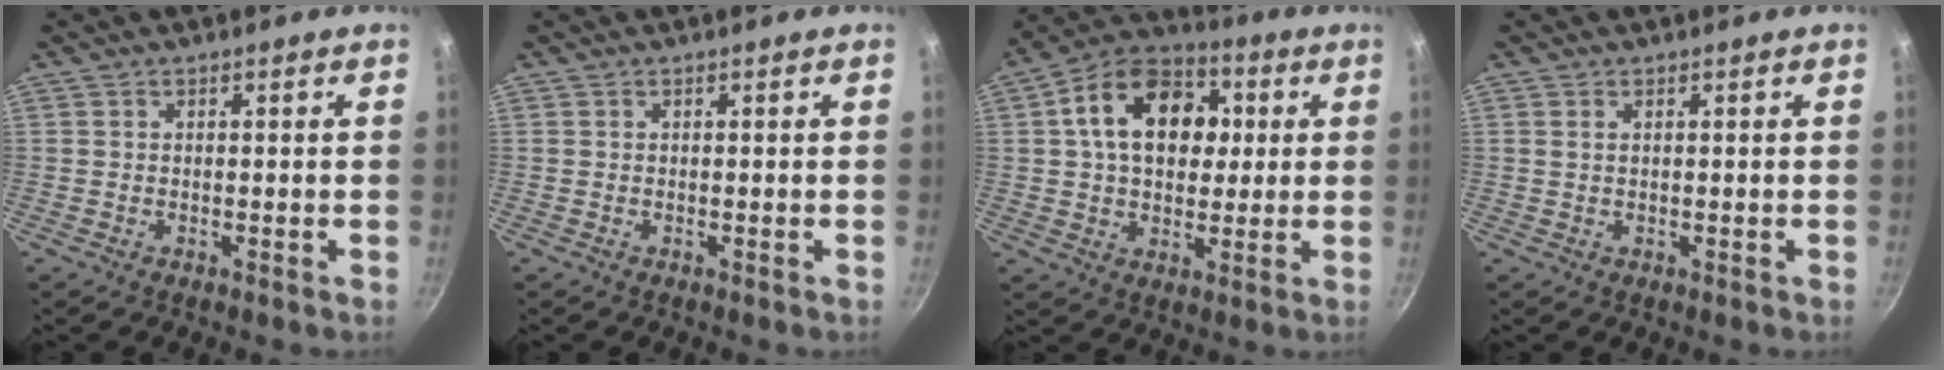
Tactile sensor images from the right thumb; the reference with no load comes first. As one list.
[{"total": 0.0}, {"total": 17.7, "force": [3.6, 12.5, 12.1], "torque": [-0.163, 0.021, 0.041]}, {"total": 0.8, "force": [0.4, 0.4, 0.6], "torque": [-0.011, 0.002, 0.006]}]